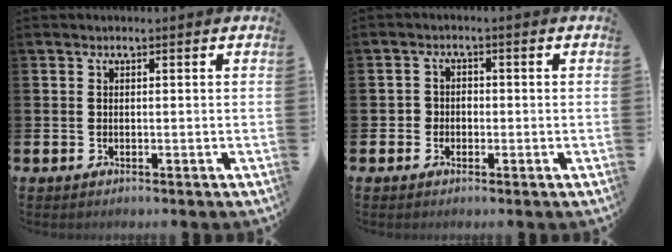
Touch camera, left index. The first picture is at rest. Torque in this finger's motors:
{"motor_torque": [-0.24, 0.12, -0.06, 0.00]}